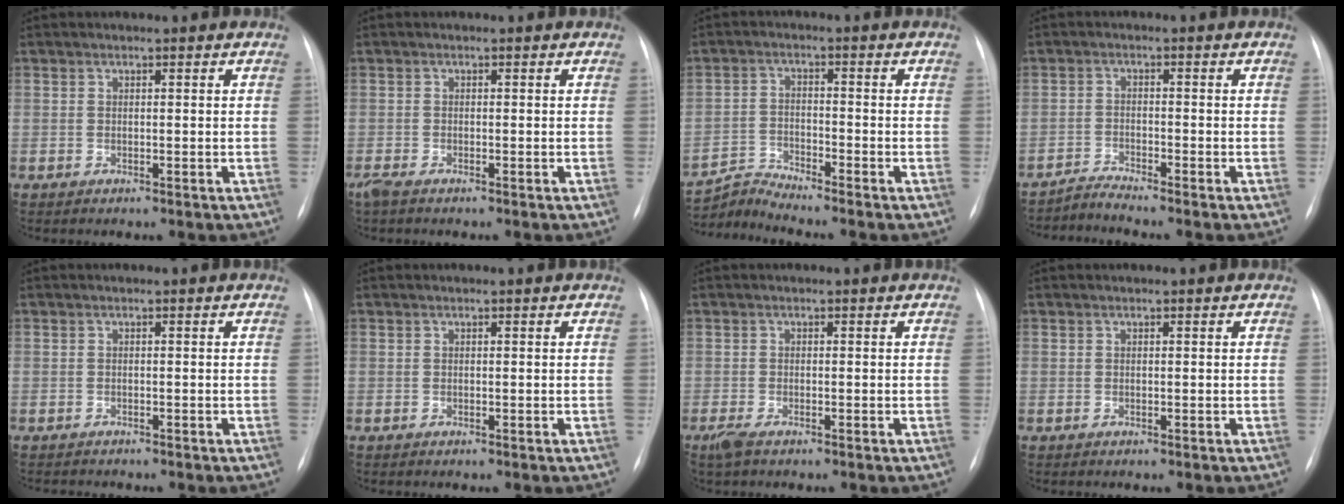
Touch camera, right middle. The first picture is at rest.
{"total": 1.8, "force": [-1.4, 0.5, 1.1], "torque": [-0.029, -0.007, -0.026]}
{"total": 4.5, "force": [-4.0, -1.6, -1.3], "torque": [0.012, -0.015, -0.078]}
{"total": 2.5, "force": [-2.3, -0.8, -0.4], "torque": [0.003, -0.018, -0.046]}
{"total": 1.9, "force": [-1.8, 0.5, 0.3], "torque": [-0.003, -0.005, -0.022]}
{"total": 0.0}
{"total": 2.2, "force": [-1.5, 0.7, 1.5], "torque": [-0.039, -0.007, -0.028]}
{"total": 0.0}